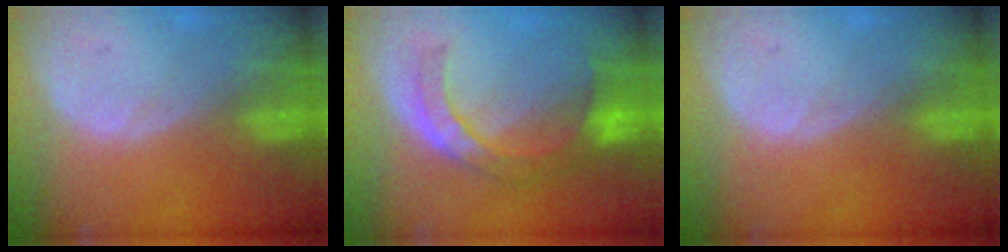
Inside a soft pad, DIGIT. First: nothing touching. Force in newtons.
{"total": 7.5, "press": 7.2, "slide": 1.8}
{"total": 0.0}